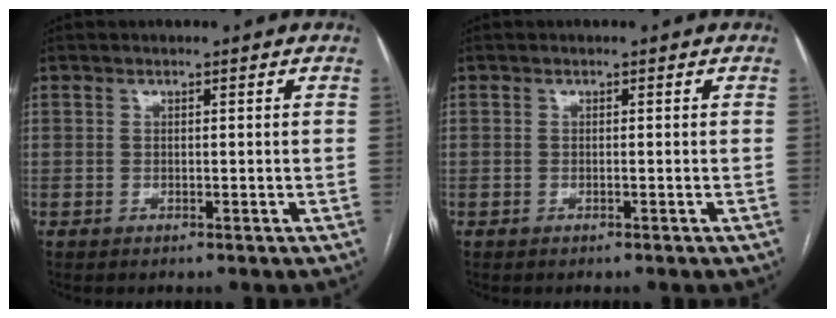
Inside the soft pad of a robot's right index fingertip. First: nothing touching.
{"total": 0.0}